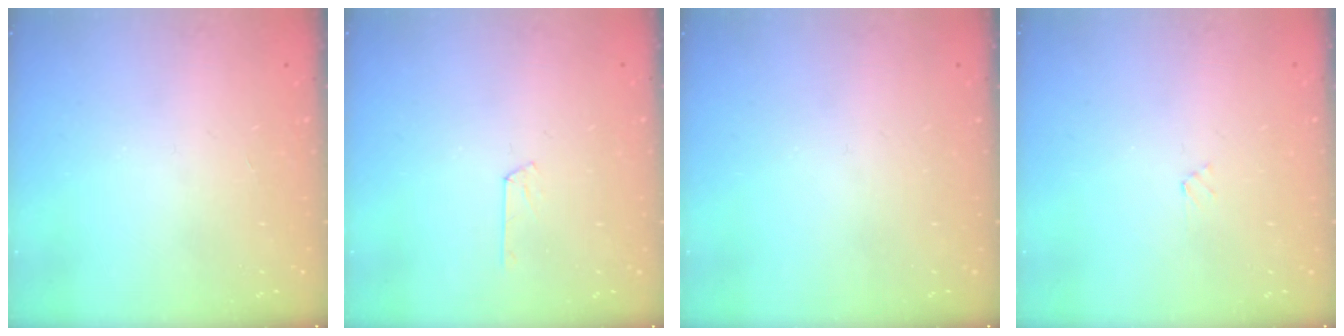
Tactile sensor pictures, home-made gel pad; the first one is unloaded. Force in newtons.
{"total": 2.9, "press": 2.9, "slide": 0.3}
{"total": 0.0}
{"total": 2.4, "press": 2.3, "slide": 0.4}